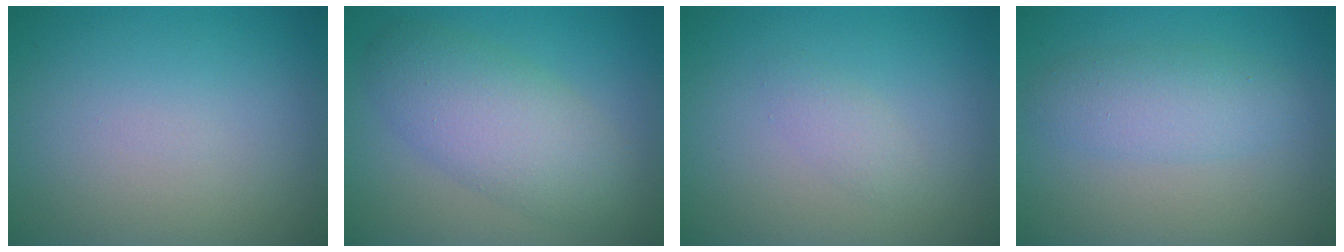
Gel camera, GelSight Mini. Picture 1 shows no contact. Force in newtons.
{"total": 5.9, "press": 5.9, "slide": 0.1}
{"total": 1.3, "press": 1.3, "slide": 0.0}
{"total": 3.3, "press": 3.3, "slide": 0.1}